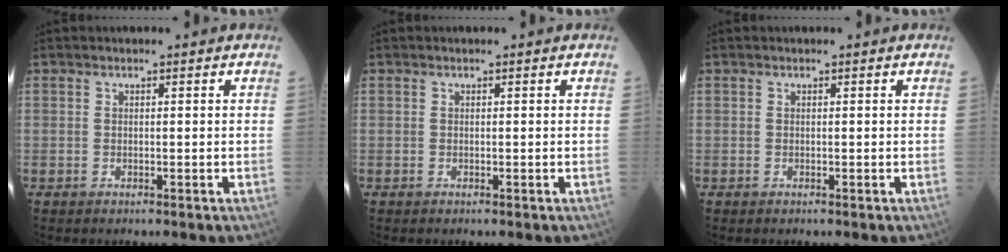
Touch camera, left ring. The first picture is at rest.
{"total": 0.0}
{"total": 0.0}